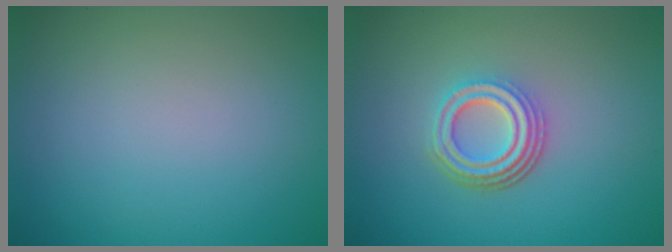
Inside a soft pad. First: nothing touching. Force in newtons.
{"total": 4.5, "press": 3.3, "slide": 3.1}